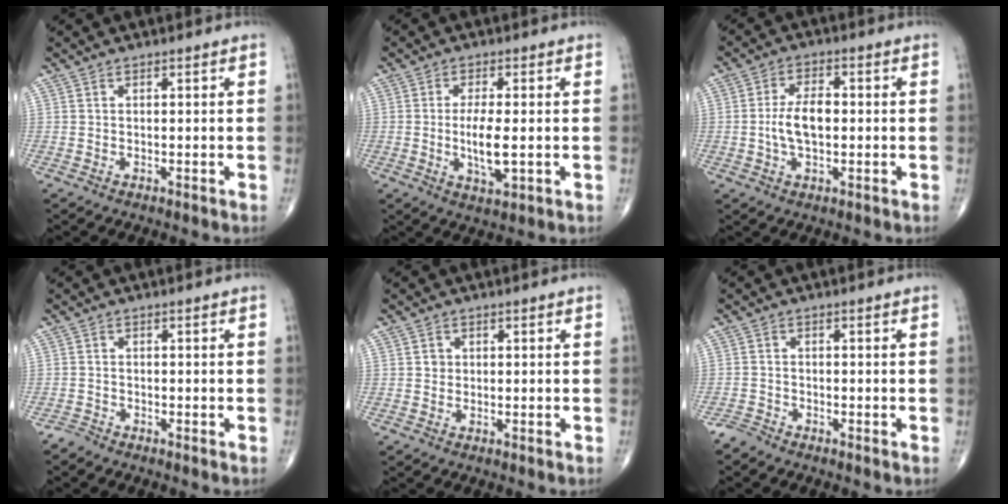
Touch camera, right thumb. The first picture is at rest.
{"total": 6.6, "force": [-0.7, 2.1, 6.2], "torque": [-0.120, -0.014, -0.013]}
{"total": 6.9, "force": [-0.5, 3.6, 5.9], "torque": [-0.116, 0.012, -0.012]}
{"total": 1.2, "force": [-1.2, 0.3, -0.2], "torque": [0.002, -0.005, -0.028]}
{"total": 1.2, "force": [0.1, 1.1, 0.3], "torque": [0.001, 0.003, 0.000]}
{"total": 1.8, "force": [-1.7, 0.4, 0.0], "torque": [-0.002, -0.005, -0.040]}